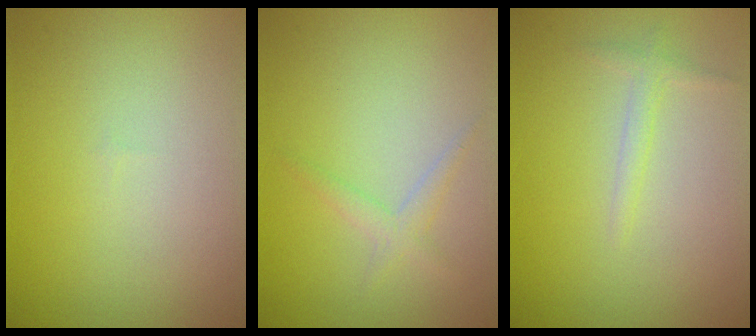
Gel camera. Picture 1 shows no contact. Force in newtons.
{"total": 1.3, "press": 1.3, "slide": 0.1}
{"total": 1.1, "press": 1.1, "slide": 0.0}